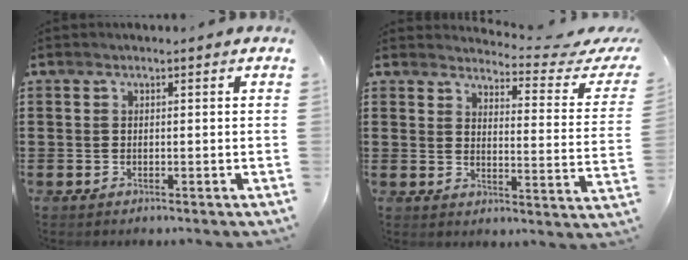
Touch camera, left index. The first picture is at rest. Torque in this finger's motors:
{"motor_torque": [0.00, -0.01, -0.19, -0.04]}